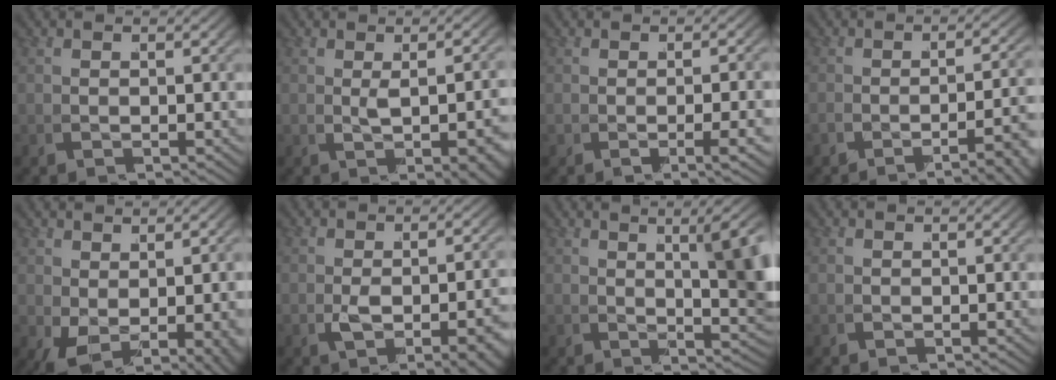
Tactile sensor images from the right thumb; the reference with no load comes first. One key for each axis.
{"total": 4.2, "fx": -0.1, "fy": 1.0, "fz": 4.1, "tx": -0.048, "ty": 0.007, "tz": 0.002}
{"total": 2.0, "fx": -0.6, "fy": -0.2, "fz": 1.9, "tx": -0.017, "ty": 0.011, "tz": -0.012}
{"total": 4.8, "fx": -3.4, "fy": 0.5, "fz": 3.4, "tx": -0.038, "ty": 0.008, "tz": -0.057}
{"total": 3.8, "fx": -0.7, "fy": 1.7, "fz": 3.4, "tx": -0.045, "ty": -0.023, "tz": 0.010}
{"total": 4.1, "fx": -1.7, "fy": 1.0, "fz": 3.5, "tx": -0.049, "ty": 0.006, "tz": -0.026}
{"total": 9.3, "fx": 1.7, "fy": 3.8, "fz": 8.3, "tx": -0.082, "ty": 0.009, "tz": 0.026}
{"total": 0.0}